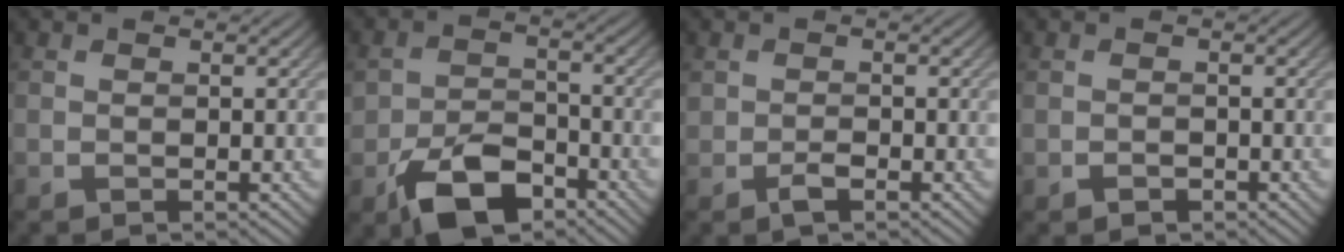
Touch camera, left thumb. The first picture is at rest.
{"total": 8.2, "force": [-4.9, 4.5, 4.8], "torque": [-0.091, -0.008, -0.091]}
{"total": 1.5, "force": [-0.8, 0.8, 0.9], "torque": [-0.020, -0.001, -0.015]}
{"total": 0.9, "force": [-0.6, 0.7, 0.3], "torque": [-0.005, -0.003, -0.011]}